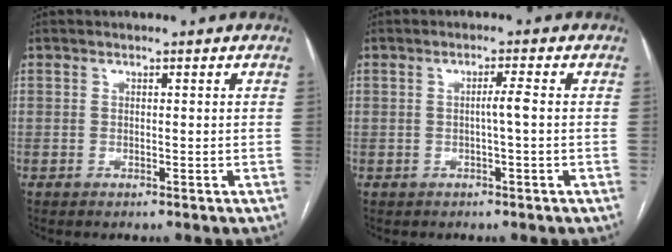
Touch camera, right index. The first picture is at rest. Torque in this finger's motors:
{"motor_torque": [0.42, -0.21, -0.02, 0.02]}